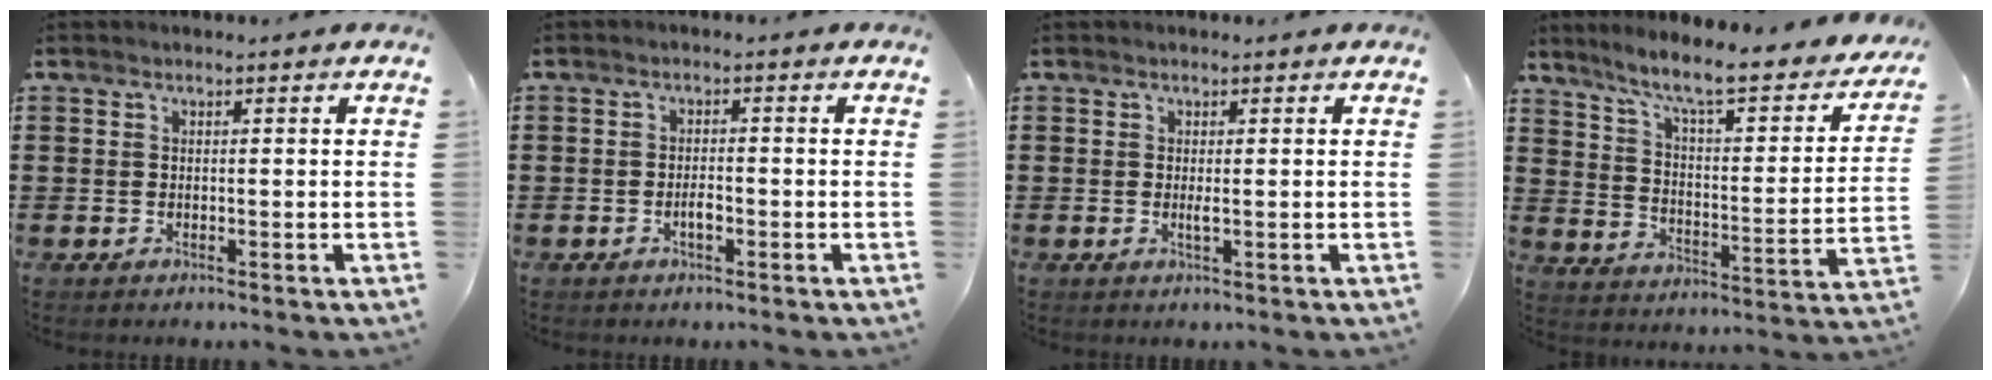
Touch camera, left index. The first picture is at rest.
{"total": 1.9, "force": [-0.8, 0.7, 1.6], "torque": [-0.031, 0.002, -0.015]}
{"total": 1.2, "force": [0.0, 0.1, 1.2], "torque": [-0.021, -0.004, -0.001]}
{"total": 8.6, "force": [7.1, 0.4, 4.9], "torque": [-0.116, -0.054, 0.113]}